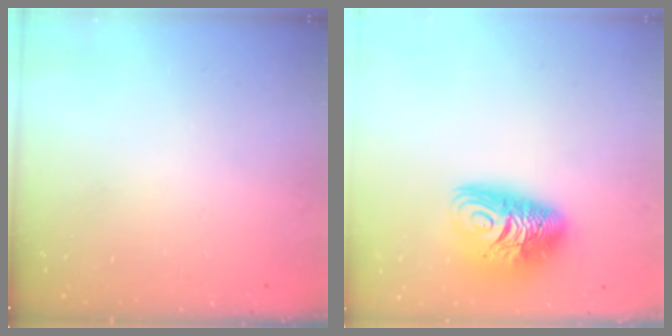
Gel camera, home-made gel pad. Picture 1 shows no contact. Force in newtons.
{"total": 12.7, "press": 12.6, "slide": 1.3}